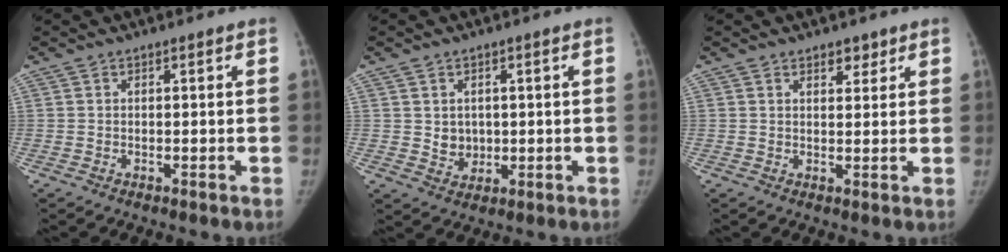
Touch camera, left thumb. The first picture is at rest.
{"total": 3.8, "force": [0.5, 3.3, 1.7], "torque": [-0.011, -0.006, 0.019]}
{"total": 2.7, "force": [1.9, 1.5, 1.2], "torque": [0.000, -0.011, 0.028]}